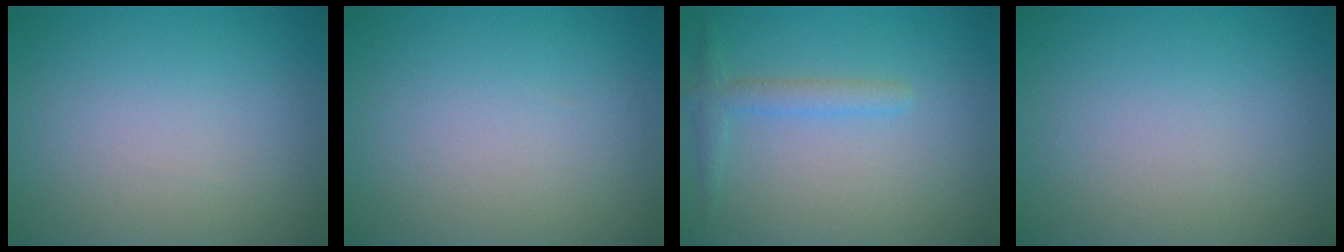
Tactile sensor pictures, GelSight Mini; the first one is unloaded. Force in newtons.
{"total": 0.0}
{"total": 1.4, "press": 1.4, "slide": 0.1}
{"total": 0.0}